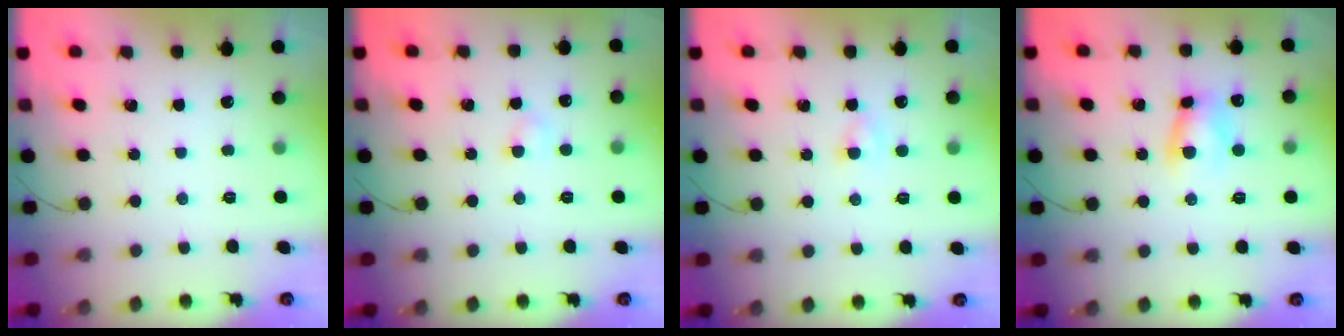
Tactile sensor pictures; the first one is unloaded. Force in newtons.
{"total": 2.3, "press": 2.1, "slide": 0.8}
{"total": 1.0, "press": 0.8, "slide": 0.6}
{"total": 6.9, "press": 6.8, "slide": 0.3}